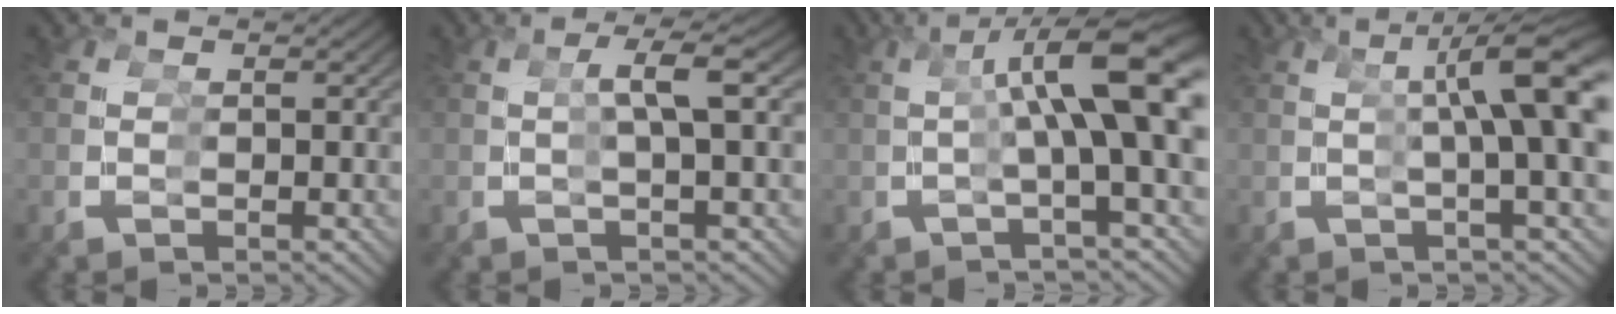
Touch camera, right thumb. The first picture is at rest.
{"total": 3.0, "force": [0.4, -0.5, 2.9], "torque": [-0.046, 0.016, -0.001]}
{"total": 9.3, "force": [1.2, 2.2, 9.0], "torque": [-0.121, 0.027, 0.006]}
{"total": 10.1, "force": [1.9, 2.7, 9.6], "torque": [-0.115, 0.029, 0.015]}